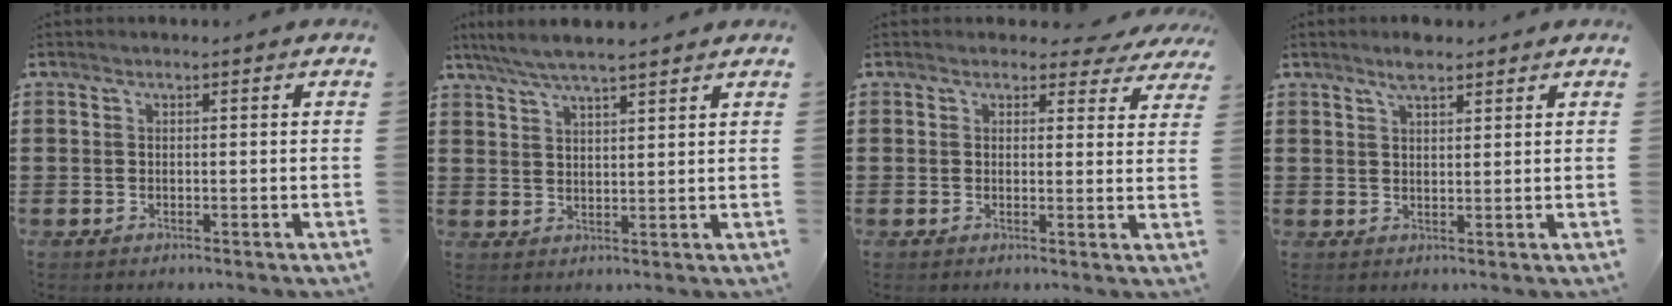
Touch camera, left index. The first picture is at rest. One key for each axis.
{"total": 4.7, "fx": 3.9, "fy": 0.4, "fz": 2.5, "tx": -0.058, "ty": -0.006, "tz": 0.070}
{"total": 2.7, "fx": 2.4, "fy": 1.0, "fz": 0.9, "tx": -0.011, "ty": -0.008, "tz": 0.039}
{"total": 3.3, "fx": 2.6, "fy": 0.8, "fz": 1.8, "tx": -0.041, "ty": 0.003, "tz": 0.047}